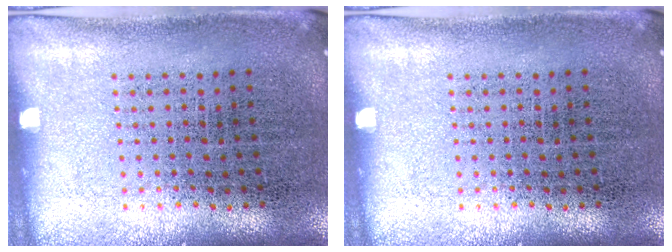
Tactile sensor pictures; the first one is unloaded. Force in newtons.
{"total": 0.0}